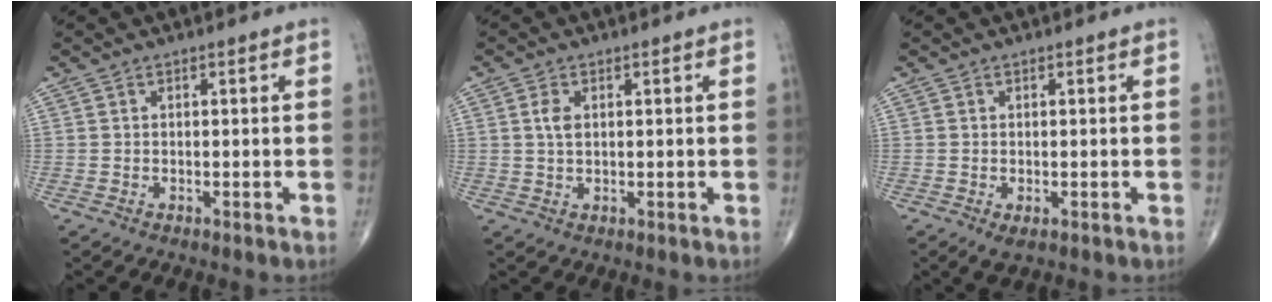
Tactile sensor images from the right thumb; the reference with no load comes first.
{"total": 2.7, "force": [0.6, 1.6, 2.1], "torque": [-0.042, -0.001, 0.010]}
{"total": 2.2, "force": [-0.8, 1.1, 1.6], "torque": [-0.028, -0.004, -0.008]}